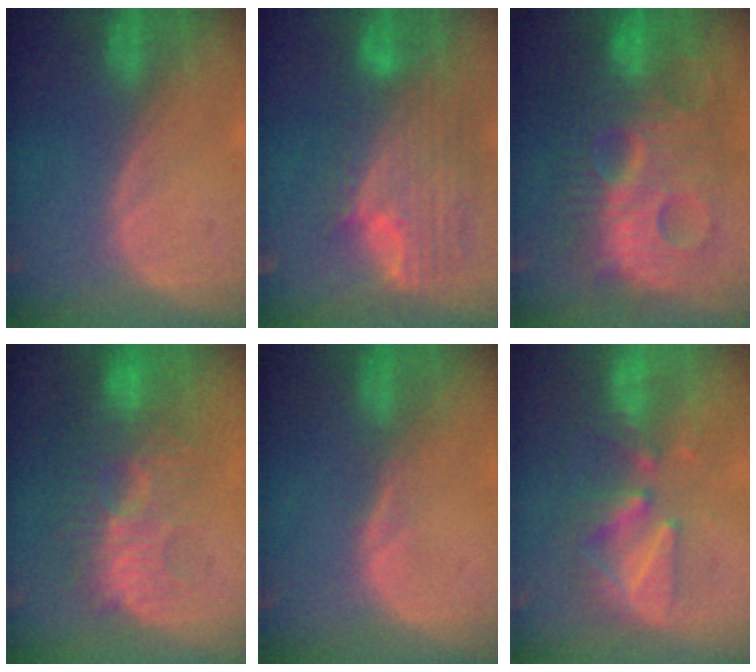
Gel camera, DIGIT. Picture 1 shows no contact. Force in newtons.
{"total": 12.0, "press": 10.1, "slide": 6.4}
{"total": 13.6, "press": 13.5, "slide": 1.2}
{"total": 10.0, "press": 9.2, "slide": 3.8}
{"total": 1.0, "press": 1.0, "slide": 0.1}
{"total": 7.6, "press": 7.5, "slide": 1.4}